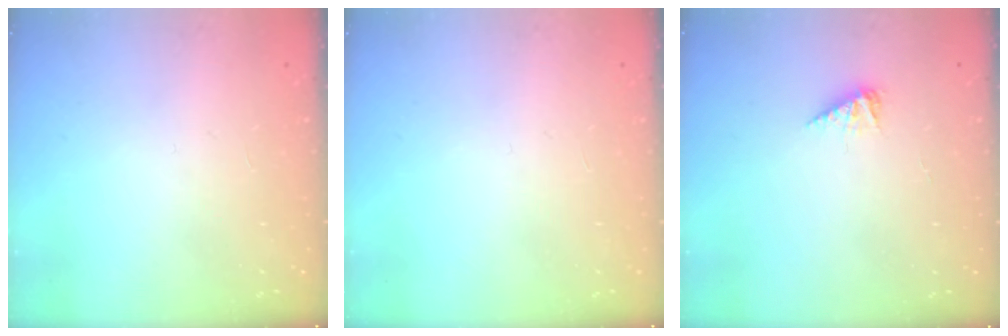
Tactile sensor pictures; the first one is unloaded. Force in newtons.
{"total": 0.0}
{"total": 2.5, "press": 2.5, "slide": 0.4}